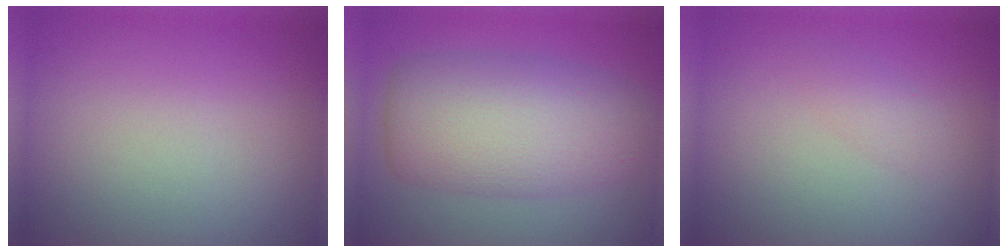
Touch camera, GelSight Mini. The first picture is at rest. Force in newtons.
{"total": 7.9, "press": 7.9, "slide": 0.3}
{"total": 1.2, "press": 1.2, "slide": 0.0}